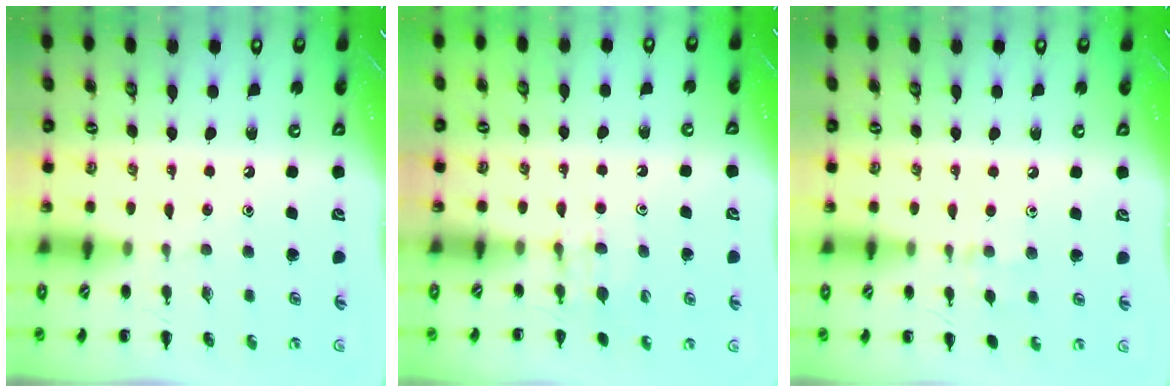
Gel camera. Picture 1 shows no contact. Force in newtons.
{"total": 4.8, "press": 4.5, "slide": 1.5}
{"total": 5.7, "press": 5.6, "slide": 1.5}